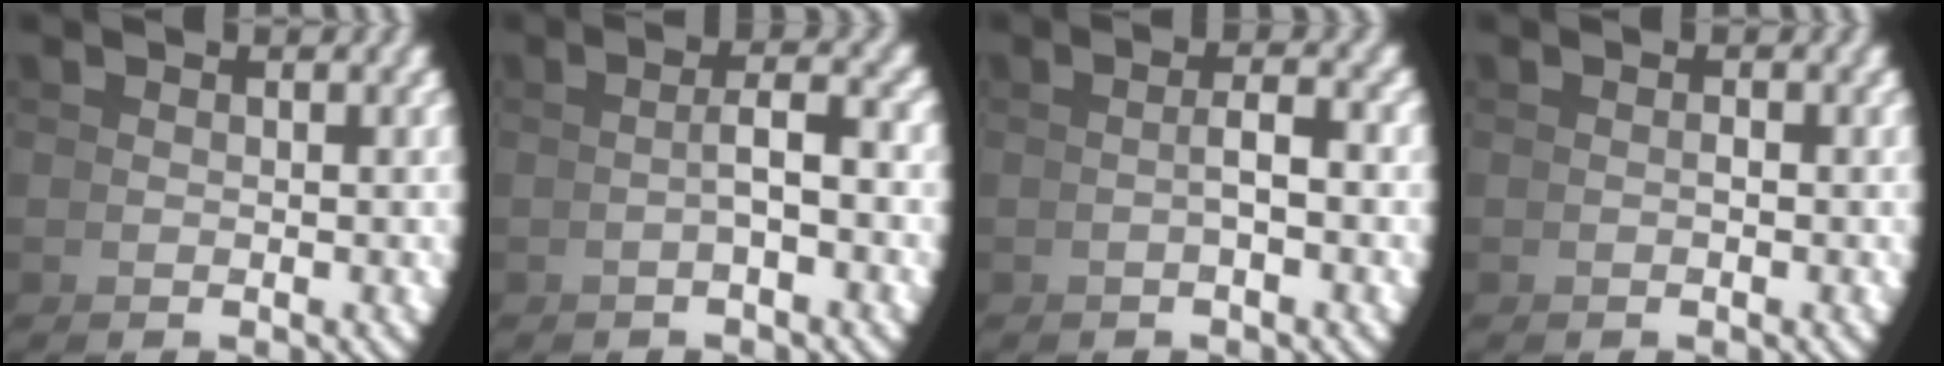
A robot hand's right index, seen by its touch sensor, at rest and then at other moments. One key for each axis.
{"total": 2.1, "fx": -0.3, "fy": -0.1, "fz": 2.1, "tx": -0.019, "ty": 0.017, "tz": -0.007}
{"total": 1.6, "fx": -0.3, "fy": -0.2, "fz": 1.5, "tx": -0.015, "ty": 0.012, "tz": -0.008}
{"total": 0.5, "fx": -0.3, "fy": 0.2, "fz": 0.4, "tx": -0.007, "ty": 0.005, "tz": -0.006}